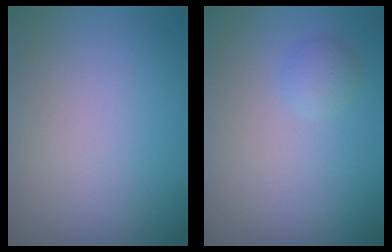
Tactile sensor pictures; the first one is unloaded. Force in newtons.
{"total": 1.2, "press": 1.2, "slide": 0.1}